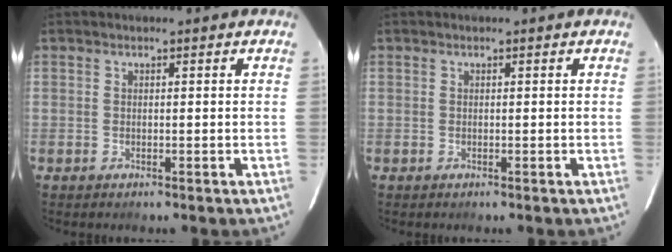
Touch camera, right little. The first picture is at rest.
{"total": 0.0}